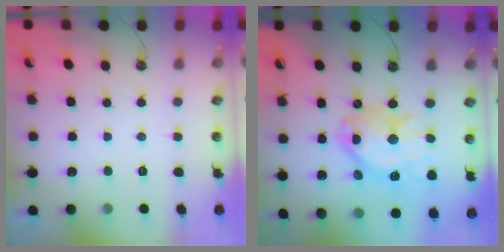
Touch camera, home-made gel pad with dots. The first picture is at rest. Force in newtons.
{"total": 16.6, "press": 16.5, "slide": 1.4}